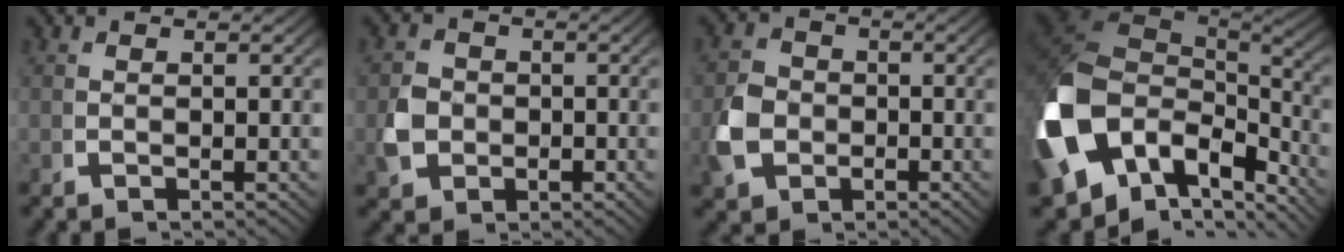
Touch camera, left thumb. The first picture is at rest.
{"total": 4.2, "force": [-0.6, 3.7, 2.0], "torque": [-0.053, -0.018, -0.006]}
{"total": 5.4, "force": [-1.1, 4.5, 2.7], "torque": [-0.075, -0.019, -0.015]}
{"total": 18.2, "force": [-1.9, 12.7, 12.9], "torque": [-0.320, -0.075, 0.010]}